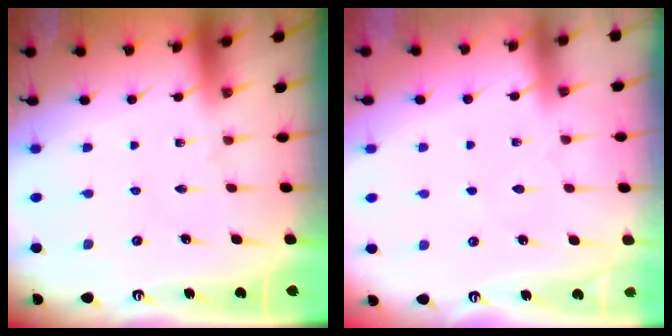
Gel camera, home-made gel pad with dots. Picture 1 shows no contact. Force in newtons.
{"total": 3.3, "press": 3.2, "slide": 0.3}